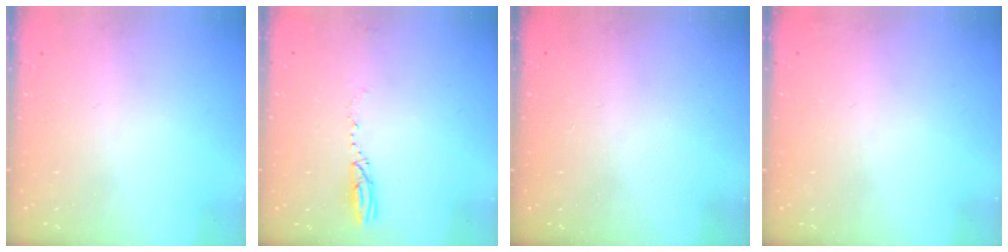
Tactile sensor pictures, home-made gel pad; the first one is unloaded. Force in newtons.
{"total": 3.3, "press": 3.2, "slide": 0.5}
{"total": 0.0}
{"total": 2.8, "press": 2.2, "slide": 1.7}